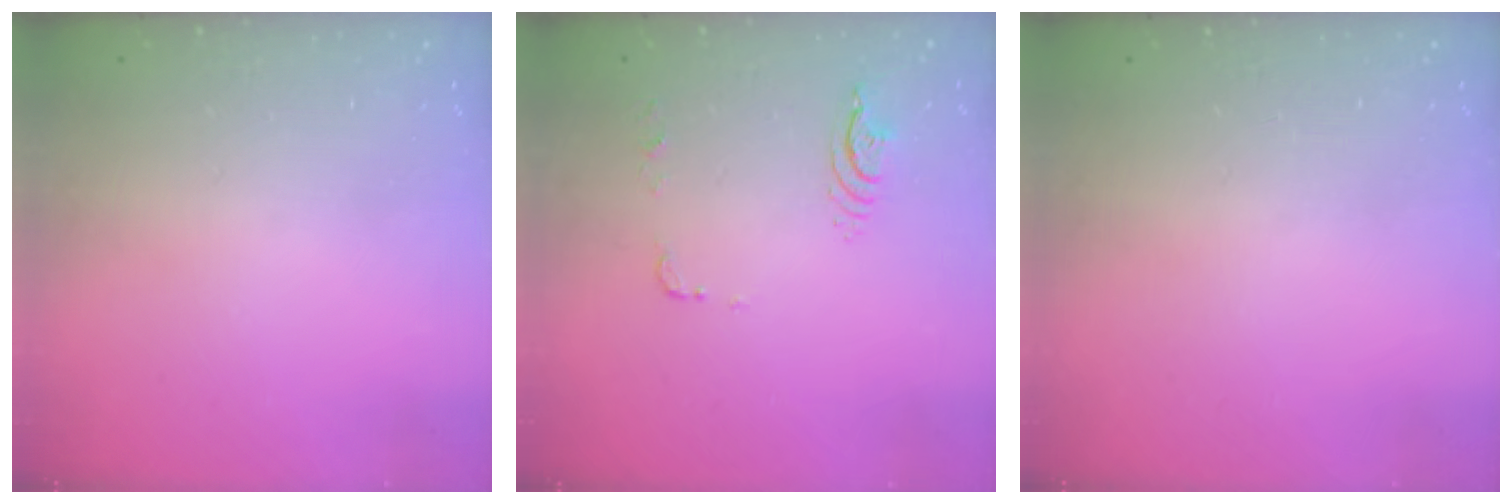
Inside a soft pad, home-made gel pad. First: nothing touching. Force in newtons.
{"total": 6.7, "press": 6.7, "slide": 0.5}
{"total": 0.0}